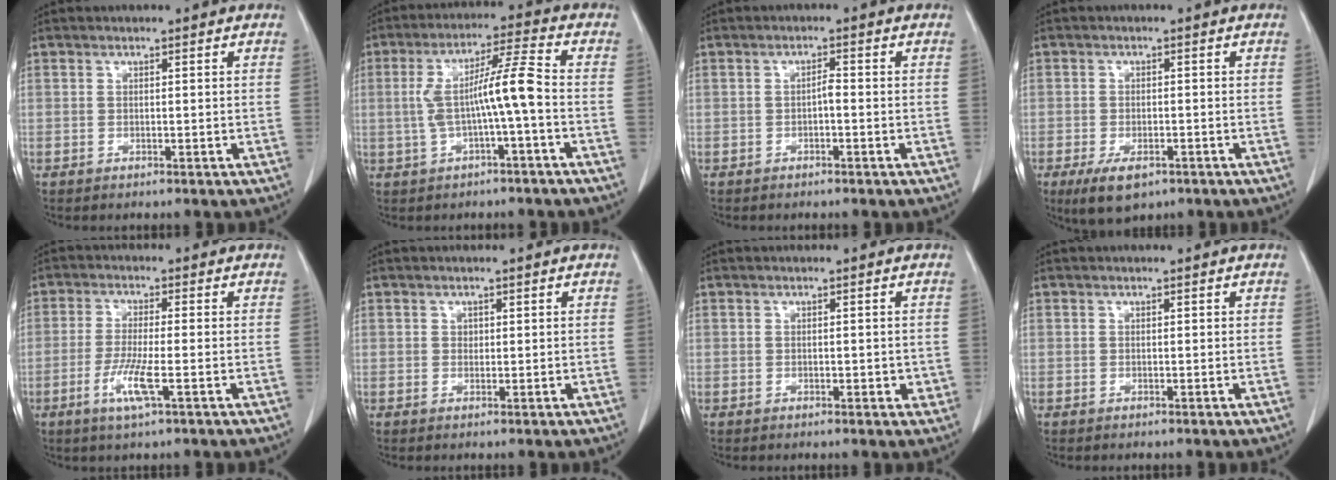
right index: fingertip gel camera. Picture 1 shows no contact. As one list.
[{"total": 8.5, "force": [-1.0, 0.1, 8.4], "torque": [-0.162, 0.026, -0.018]}, {"total": 1.2, "force": [-0.4, 0.3, 1.1], "torque": [-0.016, 0.005, -0.008]}, {"total": 5.4, "force": [-3.3, 2.7, 3.5], "torque": [-0.066, -0.006, -0.049]}, {"total": 5.5, "force": [-2.2, 0.0, 5.0], "torque": [-0.105, -0.013, -0.043]}, {"total": 0.7, "force": [0.3, 0.6, 0.2], "torque": [0.005, -0.001, 0.003]}, {"total": 1.7, "force": [-0.2, 1.0, 1.4], "torque": [-0.013, -0.001, 0.000]}, {"total": 0.0}]